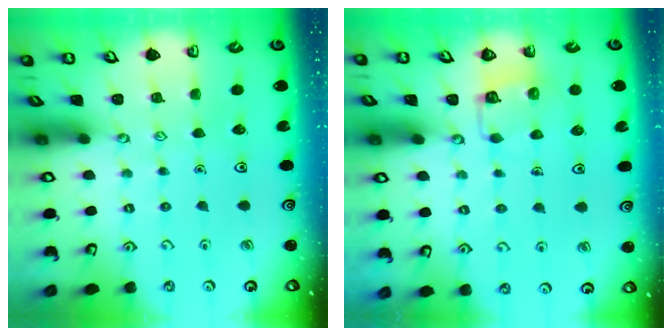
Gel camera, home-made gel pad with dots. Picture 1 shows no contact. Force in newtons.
{"total": 5.6, "press": 5.6, "slide": 0.5}